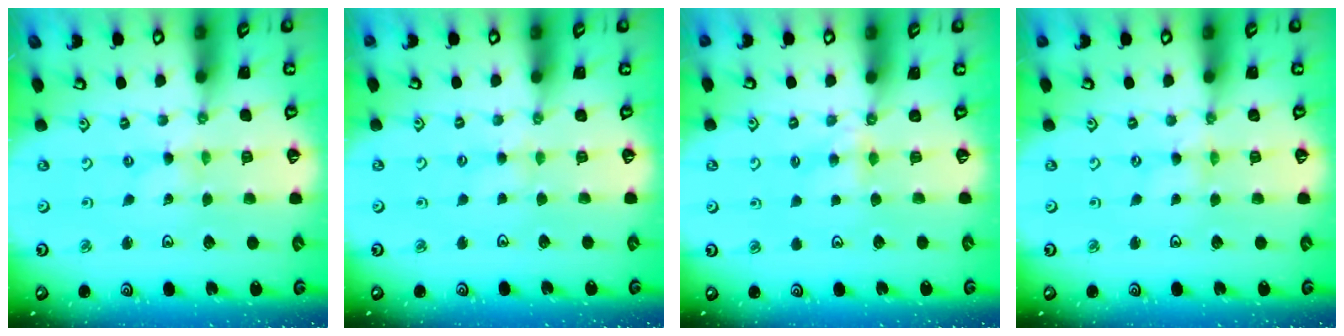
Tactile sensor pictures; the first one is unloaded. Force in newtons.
{"total": 2.8, "press": 2.8, "slide": 0.5}
{"total": 3.8, "press": 3.7, "slide": 0.4}
{"total": 0.0}